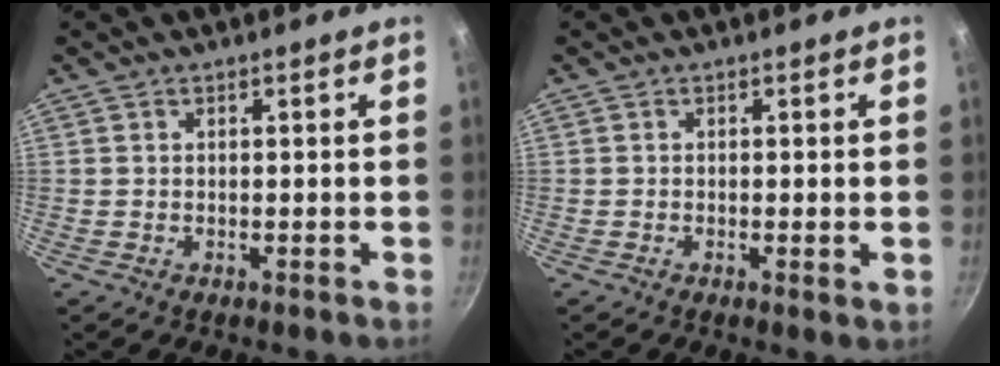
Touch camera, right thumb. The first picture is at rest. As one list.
[{"total": 0.9, "force": [-0.1, 0.2, 0.9], "torque": [-0.015, -0.004, -0.003]}]